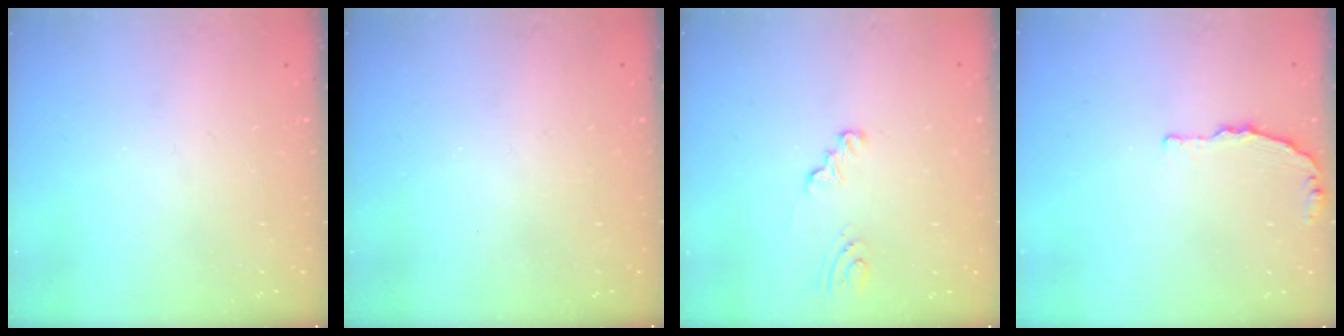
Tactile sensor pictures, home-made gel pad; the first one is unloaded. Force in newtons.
{"total": 0.0}
{"total": 2.5, "press": 2.5, "slide": 0.2}
{"total": 2.6, "press": 2.6, "slide": 0.4}